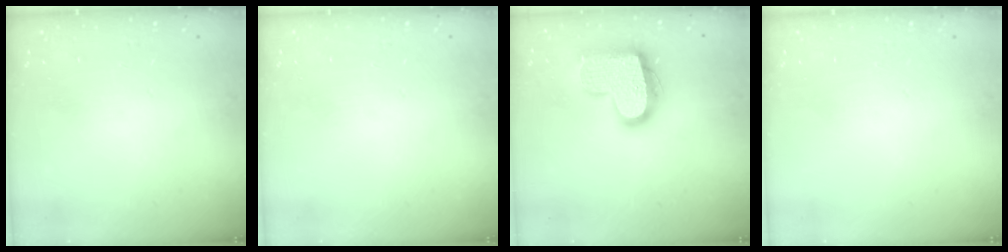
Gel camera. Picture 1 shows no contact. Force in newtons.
{"total": 0.5, "press": 0.5, "slide": 0.1}
{"total": 18.5, "press": 18.5, "slide": 1.0}
{"total": 0.0}